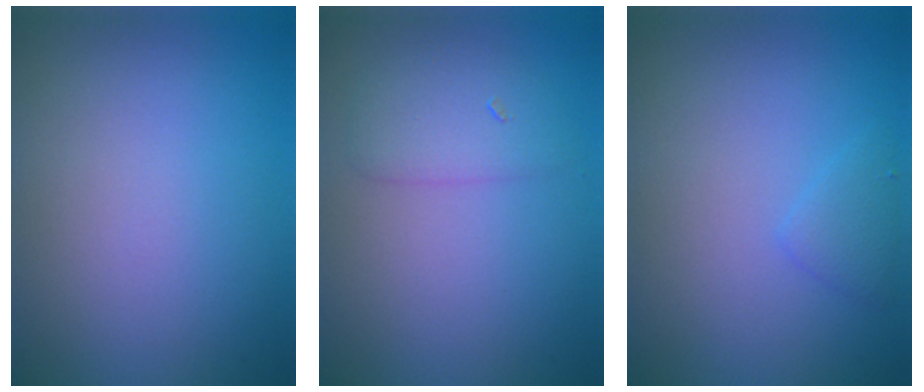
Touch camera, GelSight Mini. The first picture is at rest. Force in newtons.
{"total": 2.1, "press": 2.1, "slide": 0.1}
{"total": 1.3, "press": 1.3, "slide": 0.1}